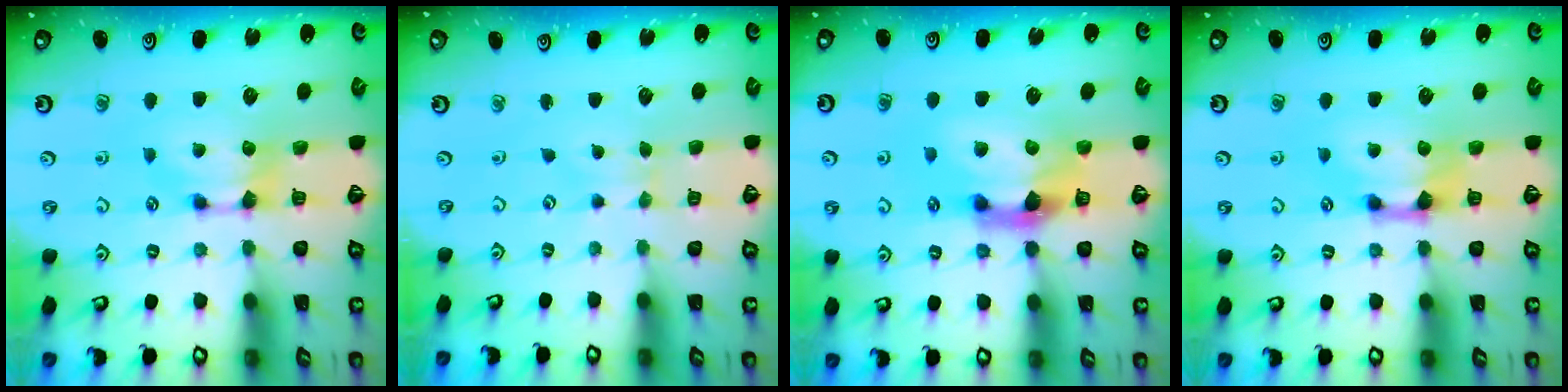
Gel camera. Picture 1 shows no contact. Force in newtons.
{"total": 2.1, "press": 1.6, "slide": 1.4}
{"total": 4.8, "press": 4.5, "slide": 1.7}
{"total": 1.5, "press": 0.7, "slide": 1.4}